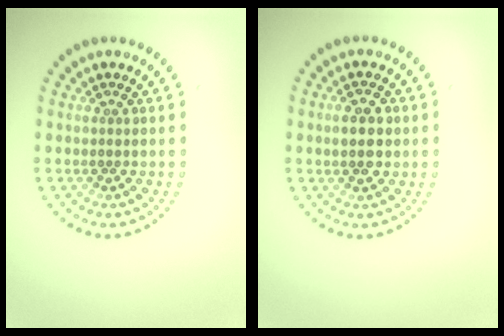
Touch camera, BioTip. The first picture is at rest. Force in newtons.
{"total": 2.9, "press": 2.9, "slide": 0.1}